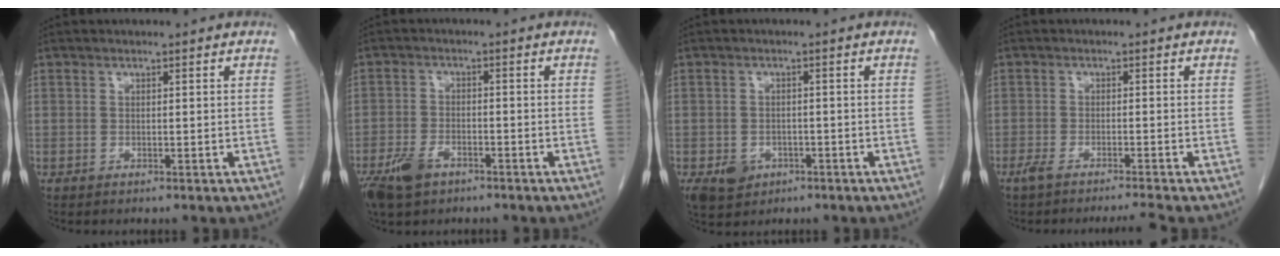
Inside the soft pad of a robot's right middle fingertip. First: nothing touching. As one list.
[{"total": 6.2, "force": [-3.9, 3.2, 3.6], "torque": [-0.078, -0.005, -0.067]}, {"total": 4.7, "force": [-2.2, 3.7, 1.8], "torque": [-0.032, 0.000, -0.025]}, {"total": 4.2, "force": [-3.6, -0.9, 2.0], "torque": [-0.036, -0.005, -0.062]}]